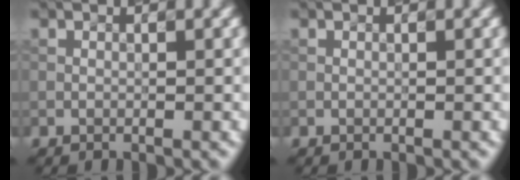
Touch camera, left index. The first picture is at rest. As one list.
[{"total": 0.0}]